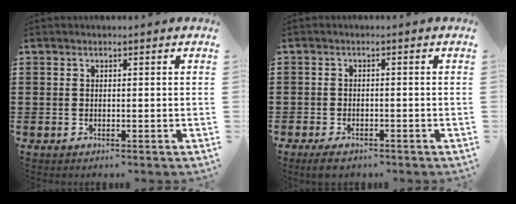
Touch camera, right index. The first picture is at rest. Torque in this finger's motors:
{"motor_torque": [-0.11, 0.47, 0.21, 0.04]}